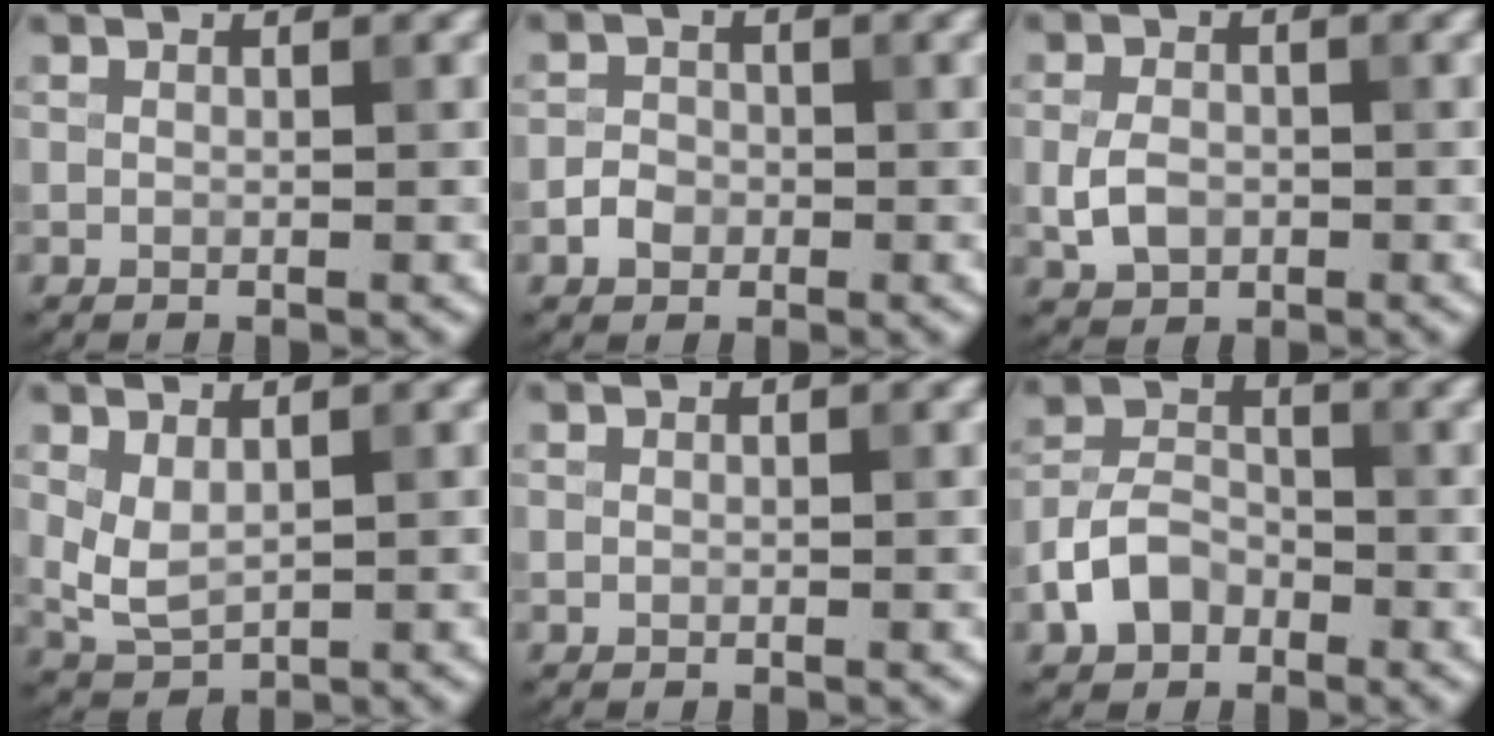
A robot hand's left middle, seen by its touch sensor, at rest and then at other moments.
{"total": 1.8, "force": [-0.7, 1.4, 0.7], "torque": [-0.009, 0.003, -0.018]}
{"total": 2.8, "force": [-0.6, 2.1, 1.9], "torque": [-0.038, -0.001, -0.014]}
{"total": 2.4, "force": [0.8, 1.4, 1.9], "torque": [-0.043, -0.002, 0.022]}
{"total": 0.0}
{"total": 4.1, "force": [-2.1, 2.9, 2.1], "torque": [-0.042, 0.006, -0.046]}